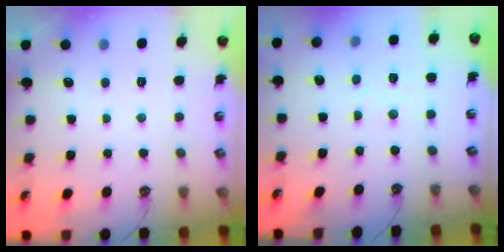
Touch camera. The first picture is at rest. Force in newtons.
{"total": 1.9, "press": 1.9, "slide": 0.3}